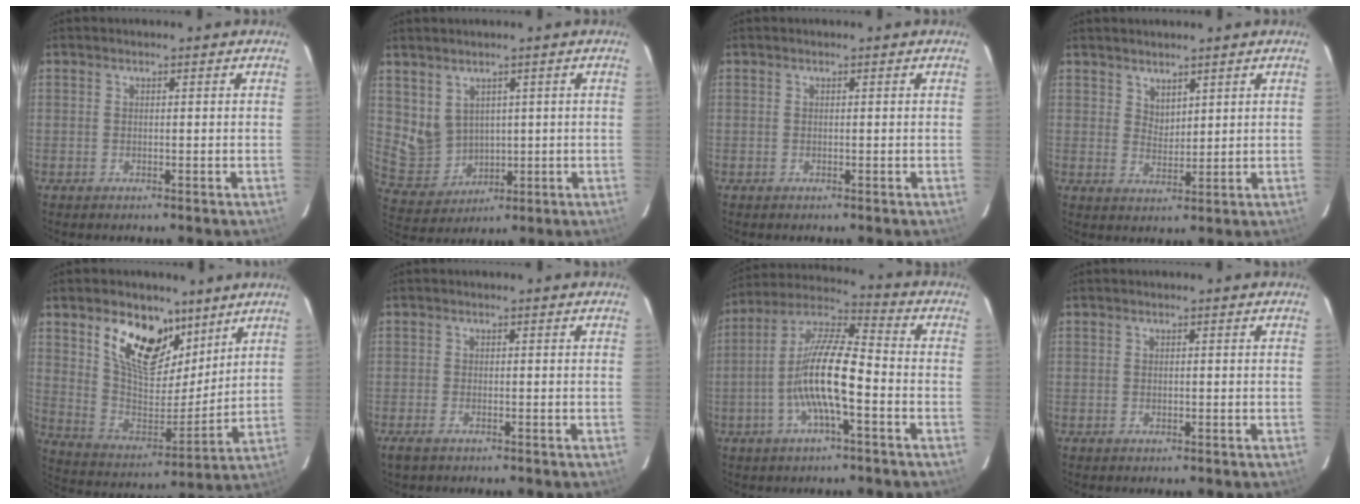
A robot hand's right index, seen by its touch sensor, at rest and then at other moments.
{"total": 7.0, "force": [2.8, 5.8, 2.7], "torque": [-0.057, 0.000, 0.082]}
{"total": 0.0}
{"total": 3.2, "force": [2.5, 1.7, 0.9], "torque": [-0.009, 0.002, 0.048]}
{"total": 17.9, "force": [10.3, 9.5, 11.1], "torque": [-0.198, 0.002, 0.189]}
{"total": 2.6, "force": [-1.9, 1.0, 1.6], "torque": [-0.041, -0.005, -0.037]}
{"total": 13.0, "force": [-3.7, 2.6, 12.2], "torque": [-0.245, 0.003, -0.077]}
{"total": 0.5, "force": [0.0, 0.3, 0.4], "torque": [-0.009, 0.000, 0.000]}